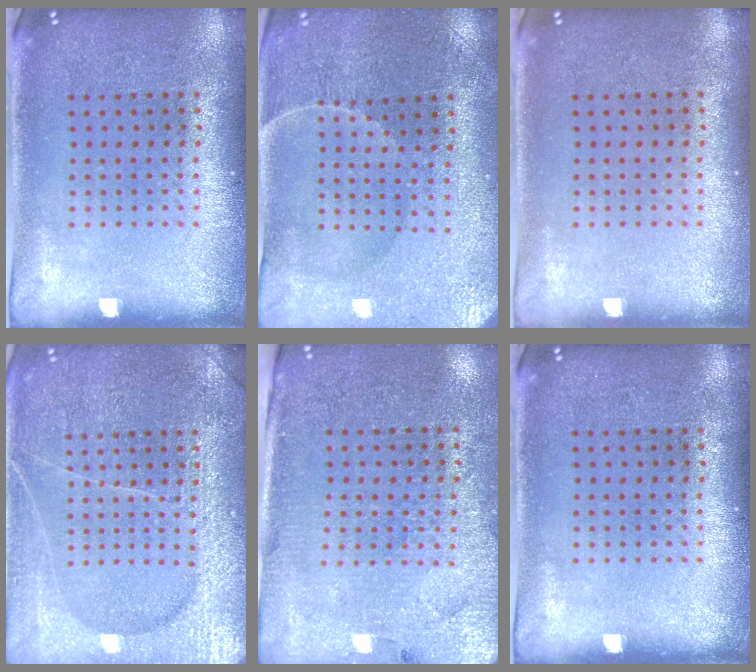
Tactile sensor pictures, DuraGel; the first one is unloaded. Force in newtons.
{"total": 0.9, "press": 0.8, "slide": 0.3}
{"total": 0.0}
{"total": 6.5, "press": 6.4, "slide": 0.8}
{"total": 3.1, "press": 2.9, "slide": 1.0}
{"total": 0.0}